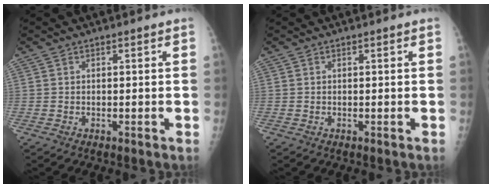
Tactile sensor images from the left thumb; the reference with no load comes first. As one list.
[{"total": 0.0}]